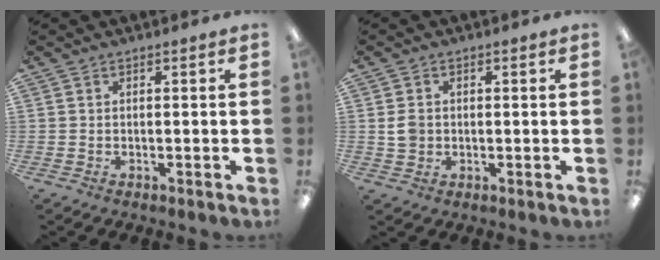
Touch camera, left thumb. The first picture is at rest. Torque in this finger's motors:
{"motor_torque": [-0.15, 0.25, -0.11, 0.13, 0.03]}